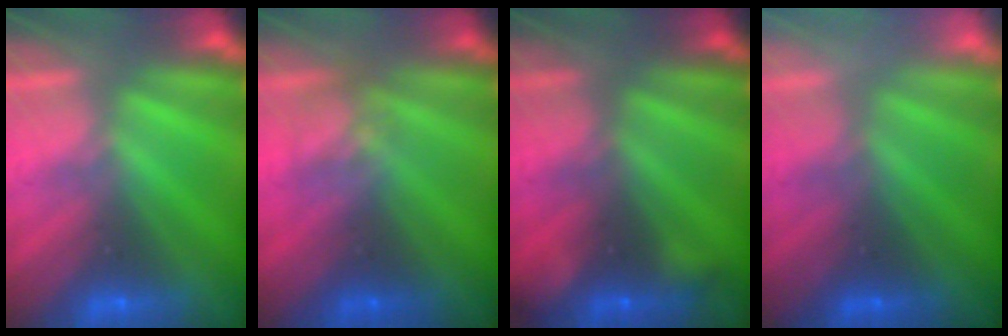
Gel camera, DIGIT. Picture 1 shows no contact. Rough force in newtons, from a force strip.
{"total": 2.4}
{"total": 2.3}
{"total": 2.6}